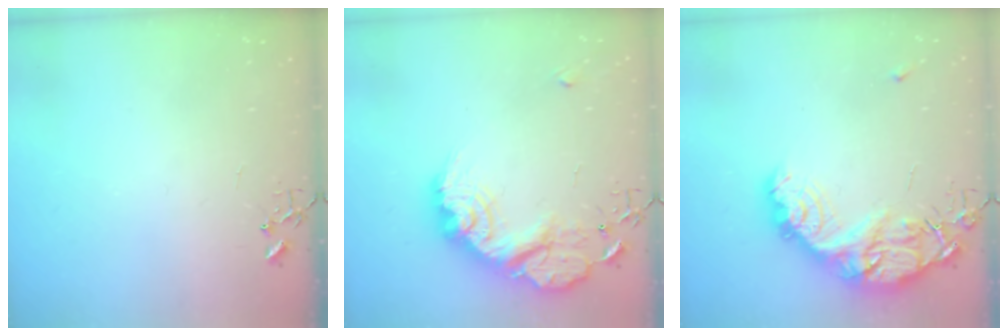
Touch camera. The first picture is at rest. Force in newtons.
{"total": 20.7, "press": 20.6, "slide": 1.1}
{"total": 19.0, "press": 18.9, "slide": 1.7}